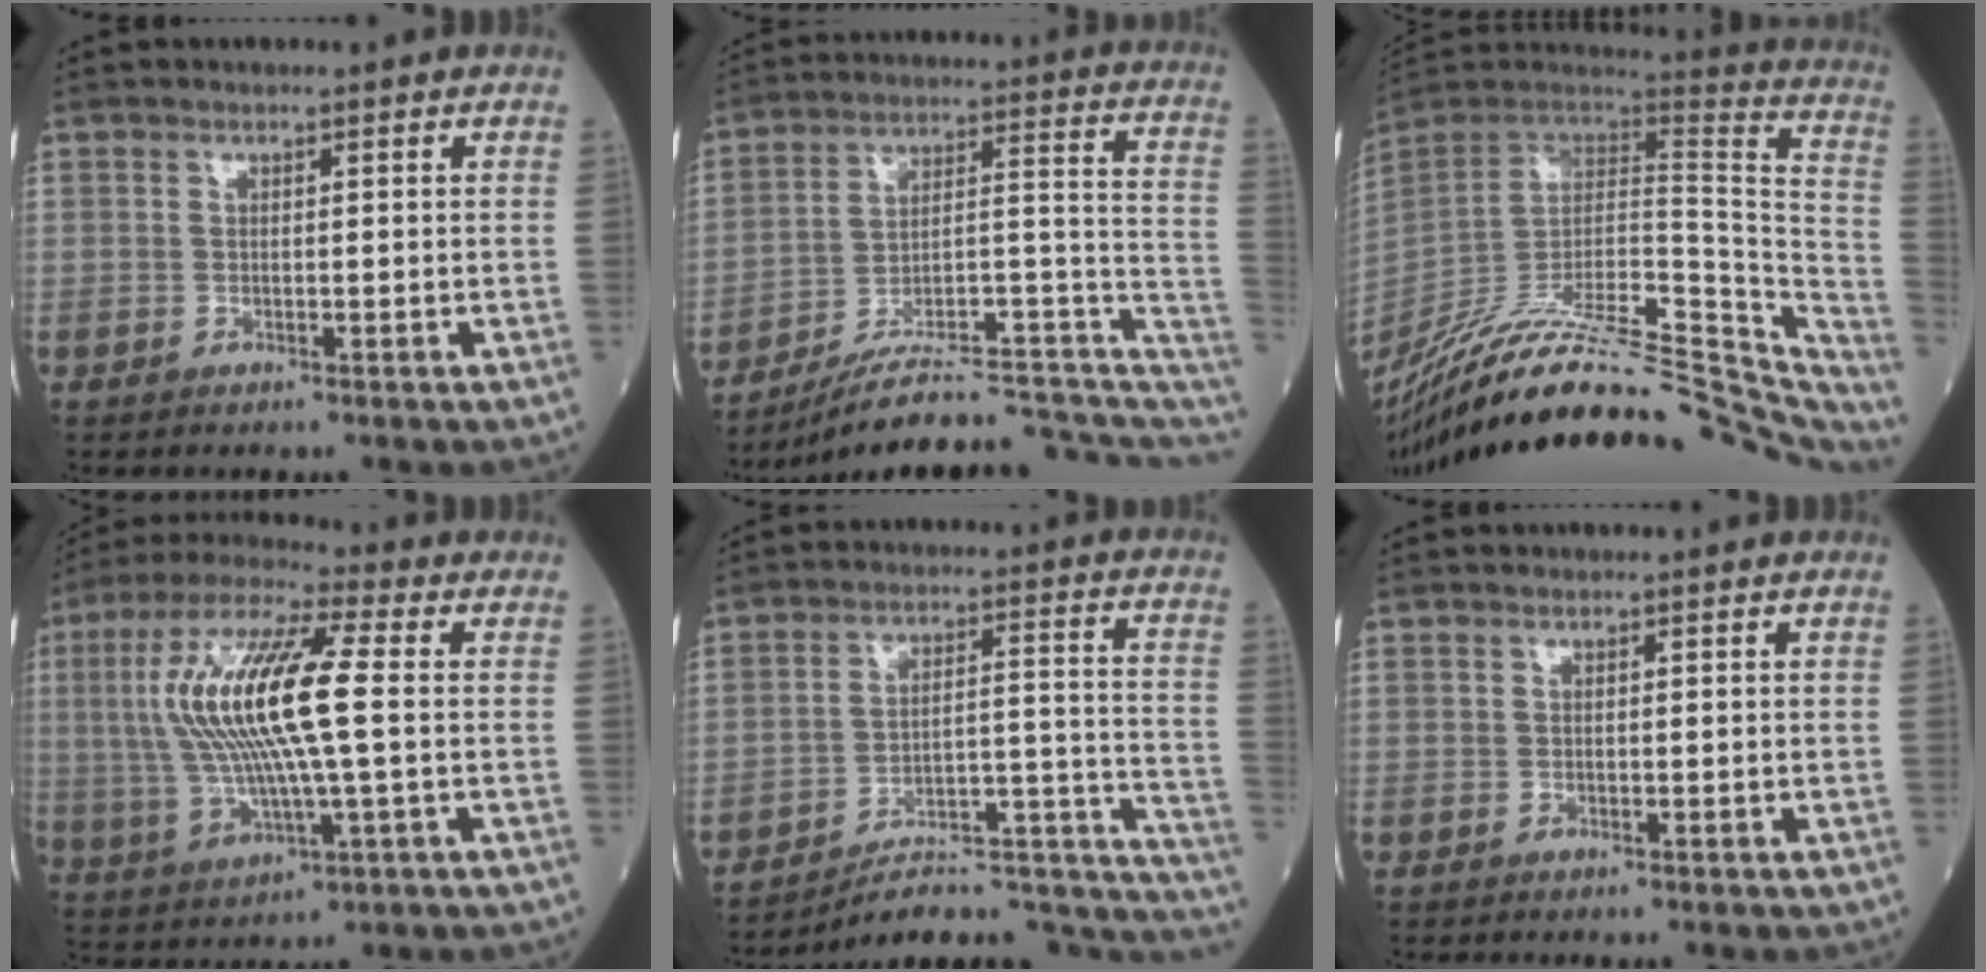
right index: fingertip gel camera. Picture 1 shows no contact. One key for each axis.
{"total": 19.0, "fx": -15.4, "fy": 4.2, "fz": 10.2, "tx": -0.098, "ty": 0.063, "tz": -0.226}
{"total": 38.5, "fx": -33.0, "fy": 7.3, "fz": 18.5, "tx": -0.243, "ty": -0.043, "tz": -0.468}
{"total": 16.7, "fx": 1.3, "fy": 2.7, "fz": 16.4, "tx": -0.344, "ty": 0.015, "tz": 0.022}
{"total": 19.7, "fx": -18.3, "fy": 3.3, "fz": 6.7, "tx": -0.017, "ty": 0.062, "tz": -0.251}
{"total": 0.0}